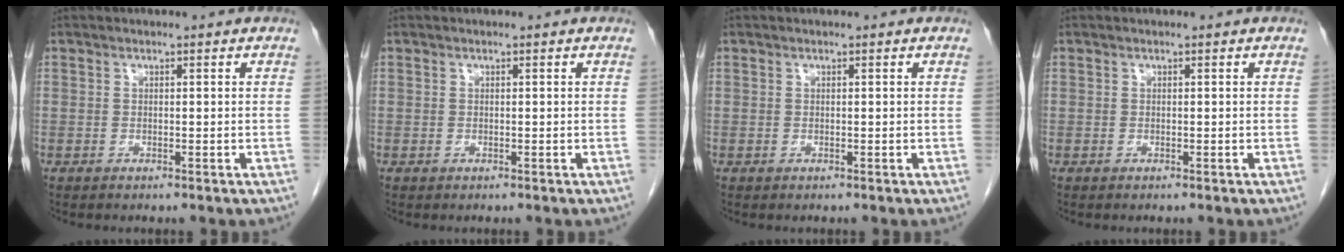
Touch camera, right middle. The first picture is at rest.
{"total": 0.0}
{"total": 0.0}
{"total": 0.0}